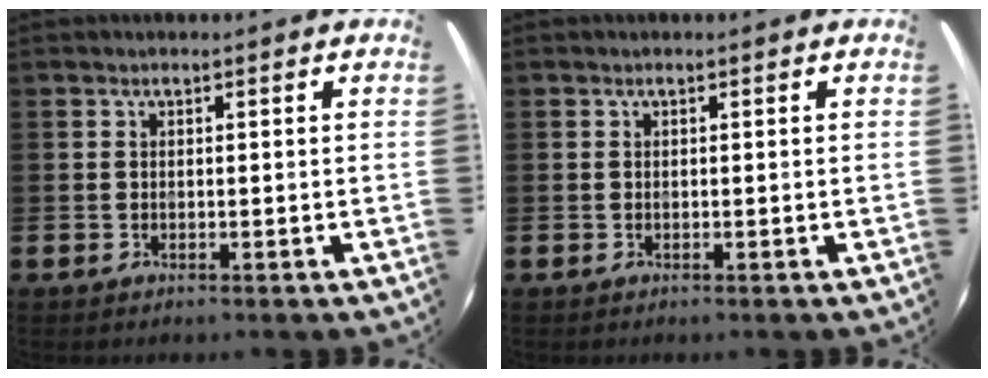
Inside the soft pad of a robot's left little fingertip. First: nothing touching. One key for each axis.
{"total": 0.0}